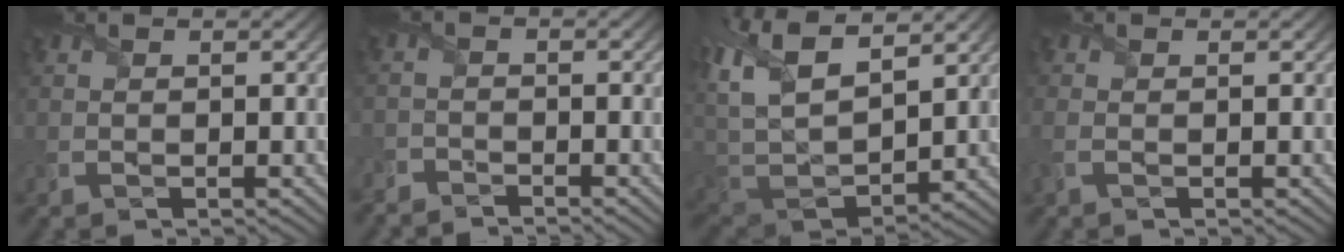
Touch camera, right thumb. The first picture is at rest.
{"total": 2.6, "force": [-2.6, 0.0, -0.2], "torque": [0.005, -0.006, -0.063]}
{"total": 14.8, "force": [6.2, 7.8, 11.0], "torque": [-0.270, 0.017, 0.114]}
{"total": 1.5, "force": [-0.3, 0.9, 1.2], "torque": [-0.032, -0.001, -0.005]}